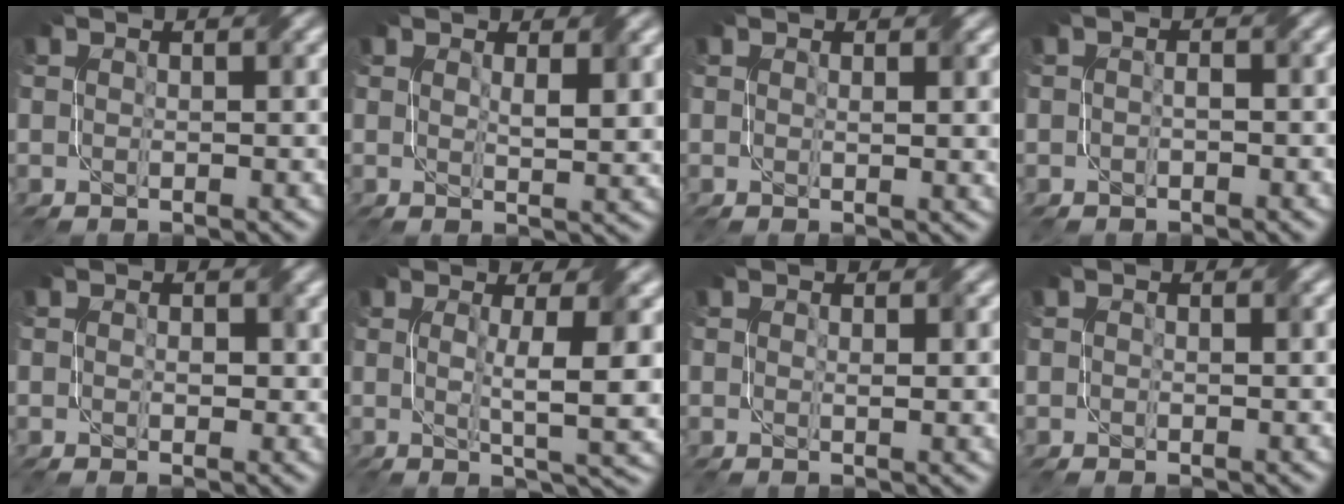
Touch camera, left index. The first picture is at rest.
{"total": 2.5, "force": [1.1, 0.4, 2.3], "torque": [-0.037, -0.004, 0.021]}
{"total": 1.6, "force": [0.6, 0.2, 1.5], "torque": [-0.020, -0.001, 0.011]}
{"total": 1.1, "force": [-0.3, 0.7, 0.8], "torque": [-0.015, 0.001, -0.009]}
{"total": 1.6, "force": [0.3, 1.0, 1.2], "torque": [-0.018, -0.002, 0.005]}
{"total": 6.2, "force": [0.5, 1.1, 6.1], "torque": [-0.092, -0.007, 0.011]}
{"total": 1.4, "force": [0.4, 0.3, 1.3], "torque": [-0.021, -0.003, 0.009]}
{"total": 1.0, "force": [0.1, 0.5, 0.8], "torque": [-0.007, 0.000, 0.003]}